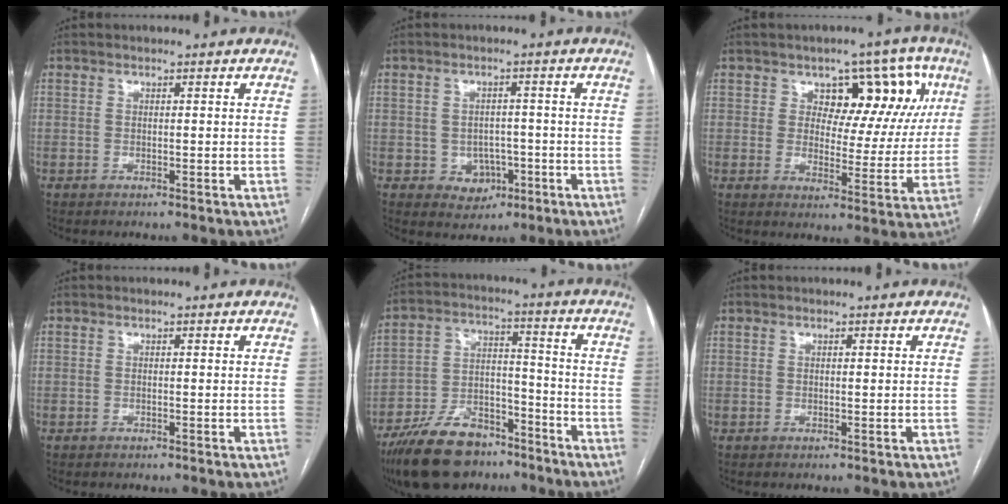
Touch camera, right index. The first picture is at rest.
{"total": 4.4, "force": [-1.5, 3.8, 1.6], "torque": [-0.013, 0.006, -0.011]}
{"total": 12.0, "force": [4.6, 7.0, 8.6], "torque": [-0.083, 0.031, 0.066]}
{"total": 0.0}
{"total": 16.0, "force": [-12.0, 7.5, 7.5], "torque": [-0.136, 0.018, -0.202]}
{"total": 0.0}